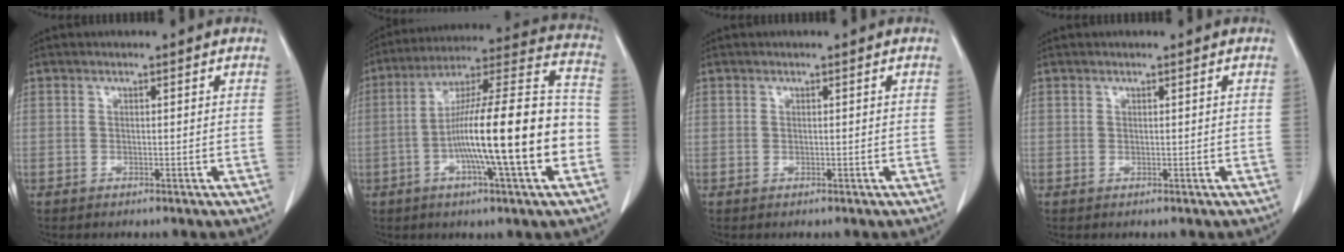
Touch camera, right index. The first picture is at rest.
{"total": 20.7, "force": [-4.8, 1.1, 20.1], "torque": [-0.308, 0.012, -0.078]}
{"total": 0.0}
{"total": 0.0}